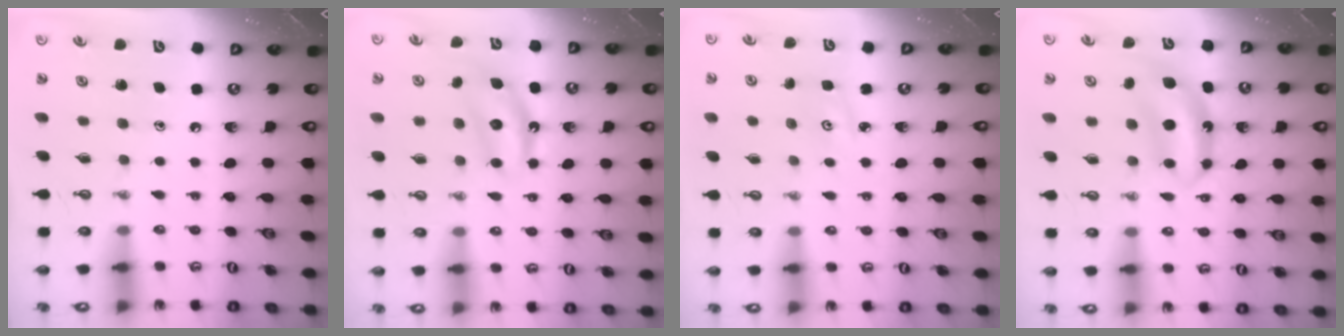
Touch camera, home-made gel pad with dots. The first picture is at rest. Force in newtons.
{"total": 6.5, "press": 6.5, "slide": 0.4}
{"total": 2.9, "press": 2.9, "slide": 0.5}
{"total": 7.6, "press": 7.6, "slide": 0.4}